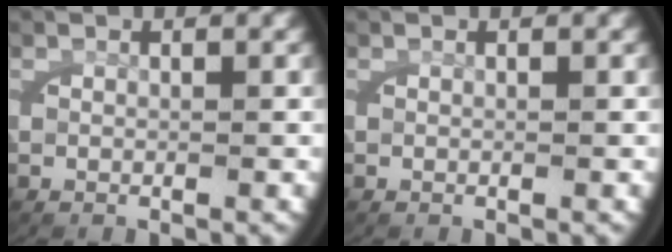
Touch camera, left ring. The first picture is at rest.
{"total": 0.0}